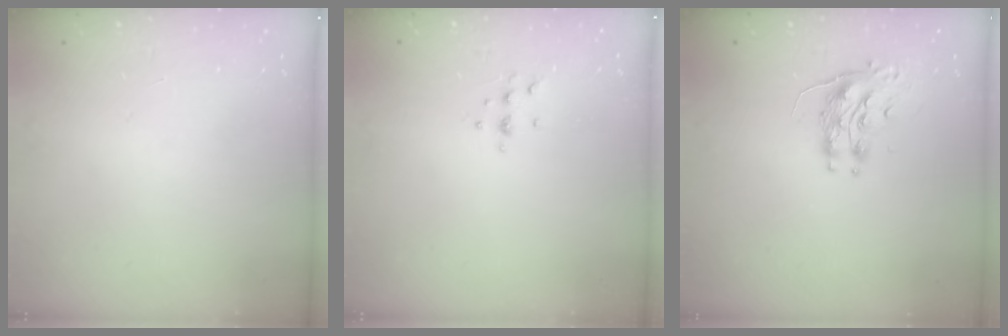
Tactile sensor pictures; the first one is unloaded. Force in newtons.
{"total": 3.8, "press": 3.6, "slide": 1.1}
{"total": 8.1, "press": 8.1, "slide": 0.1}